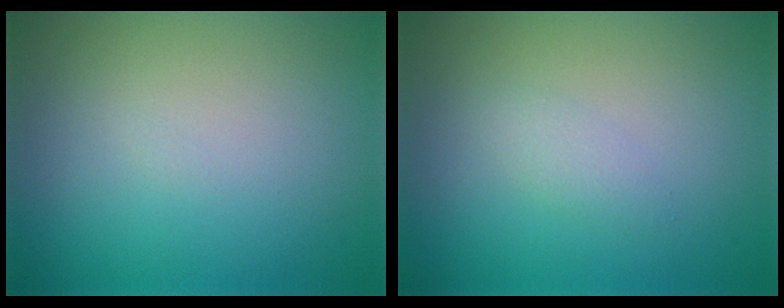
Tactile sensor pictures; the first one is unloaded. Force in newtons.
{"total": 1.1, "press": 1.1, "slide": 0.0}